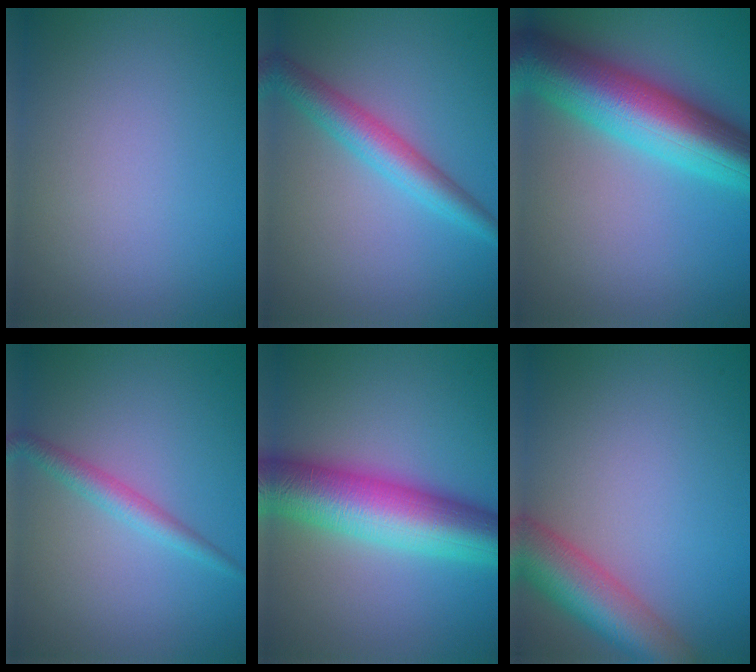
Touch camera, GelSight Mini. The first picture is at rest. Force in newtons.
{"total": 4.1, "press": 4.1, "slide": 0.1}
{"total": 11.4, "press": 11.4, "slide": 0.2}
{"total": 2.2, "press": 2.1, "slide": 0.1}
{"total": 10.4, "press": 10.4, "slide": 0.1}
{"total": 6.8, "press": 6.8, "slide": 0.4}